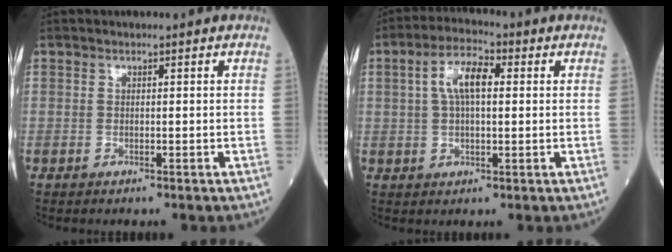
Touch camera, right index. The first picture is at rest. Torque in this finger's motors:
{"motor_torque": [0.52, 0.38, 0.27, 0.13]}